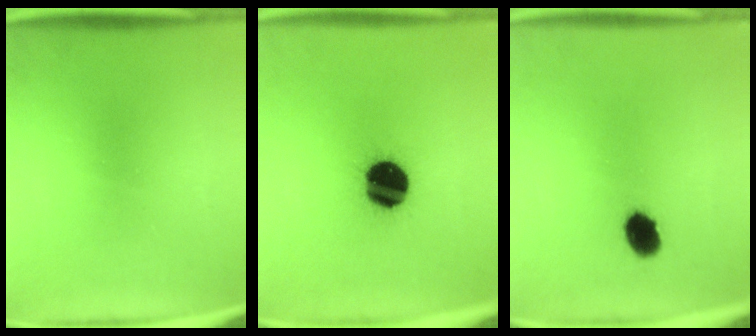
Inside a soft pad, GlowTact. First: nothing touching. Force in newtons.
{"total": 16.0}
{"total": 5.0}